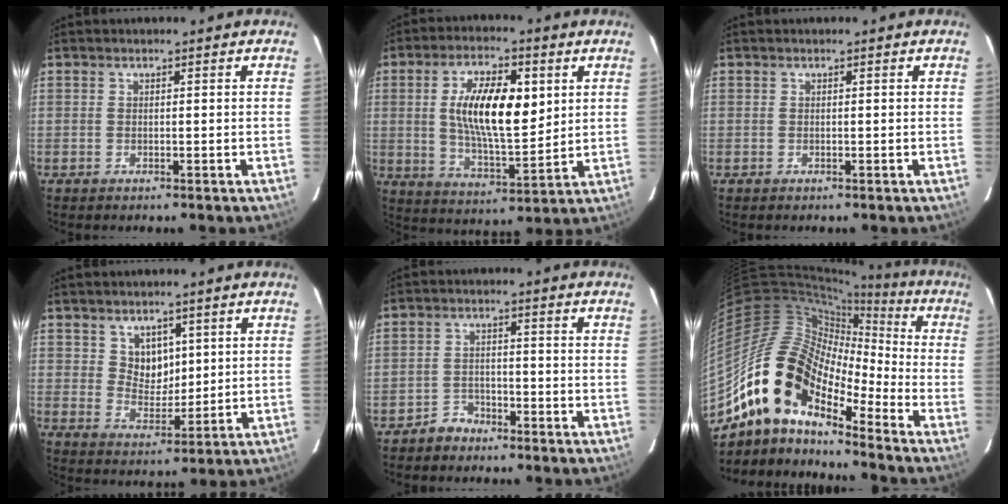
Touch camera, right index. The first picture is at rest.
{"total": 14.5, "force": [3.2, 5.7, 13.0], "torque": [-0.233, 0.004, 0.059]}
{"total": 0.0}
{"total": 5.5, "force": [2.5, 4.4, 2.1], "torque": [-0.030, 0.001, 0.052]}
{"total": 3.6, "force": [-3.0, 2.1, 0.1], "torque": [-0.009, 0.014, -0.054]}
{"total": 17.7, "force": [-11.1, 8.1, 11.2], "torque": [-0.190, -0.008, -0.226]}